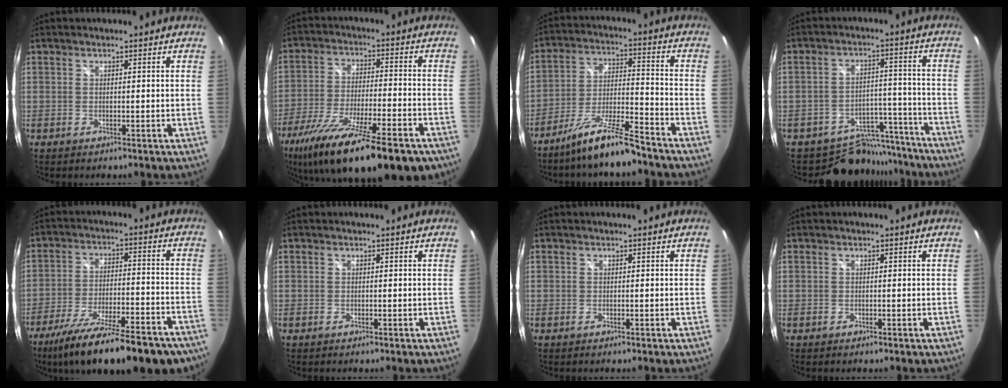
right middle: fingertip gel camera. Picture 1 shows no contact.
{"total": 24.8, "force": [-17.2, 6.1, 16.8], "torque": [-0.305, -0.069, -0.270]}
{"total": 11.6, "force": [-9.6, 0.8, 6.5], "torque": [-0.133, -0.004, -0.170]}
{"total": 12.3, "force": [-11.0, 5.5, 1.2], "torque": [-0.025, 0.039, -0.149]}
{"total": 26.8, "force": [-21.2, 6.8, 14.9], "torque": [-0.251, -0.051, -0.300]}
{"total": 0.0}
{"total": 0.0}
{"total": 0.0}